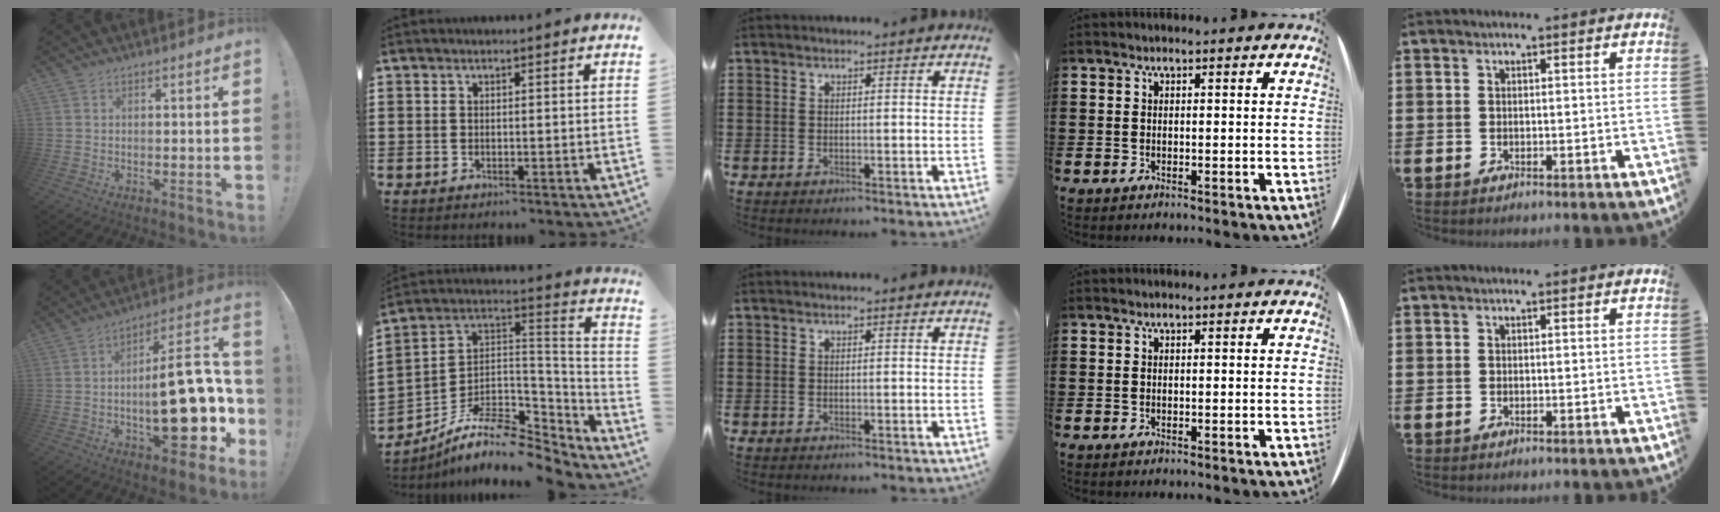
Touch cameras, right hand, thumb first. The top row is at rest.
{"thumb": {"total": 24.8, "force": [-4.6, 10.4, 22.0], "torque": [-0.295, 0.032, -0.059]}, "index": {"total": 9.6, "force": [-7.5, 3.6, 4.9], "torque": [-0.102, 0.003, -0.147]}}